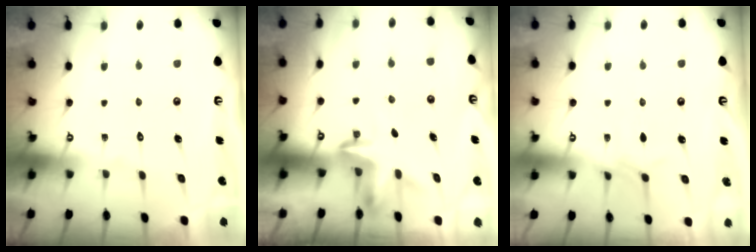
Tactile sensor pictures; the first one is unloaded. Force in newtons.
{"total": 3.4, "press": 3.4, "slide": 0.2}
{"total": 5.1, "press": 5.1, "slide": 0.2}